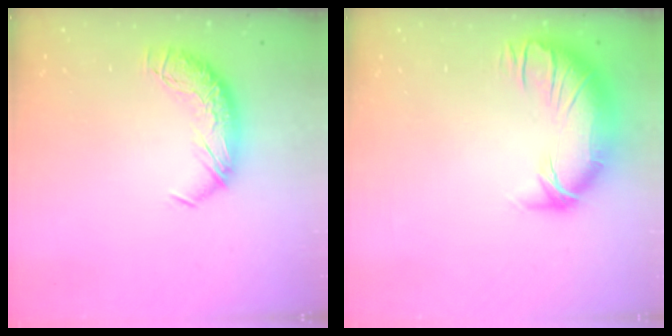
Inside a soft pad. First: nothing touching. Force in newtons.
{"total": 2.1, "press": 0.9, "slide": 2.0}